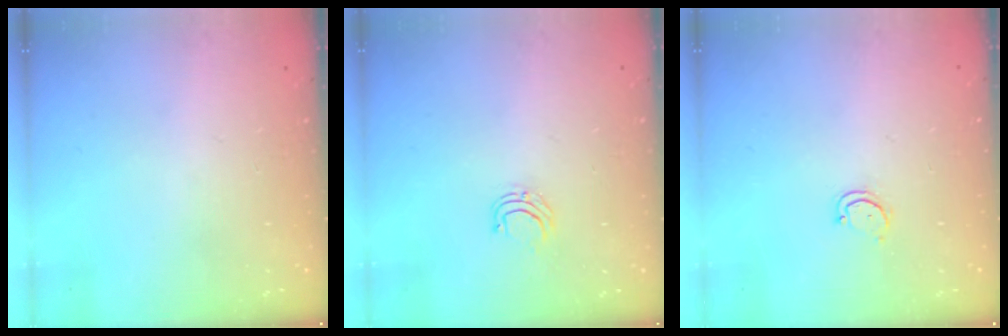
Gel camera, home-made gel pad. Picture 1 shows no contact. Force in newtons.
{"total": 4.1, "press": 4.1, "slide": 0.3}
{"total": 2.7, "press": 2.7, "slide": 0.3}